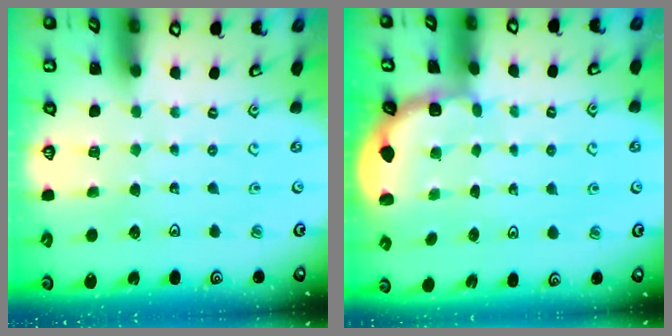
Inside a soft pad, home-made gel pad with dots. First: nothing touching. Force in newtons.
{"total": 1.8, "press": 1.6, "slide": 0.7}